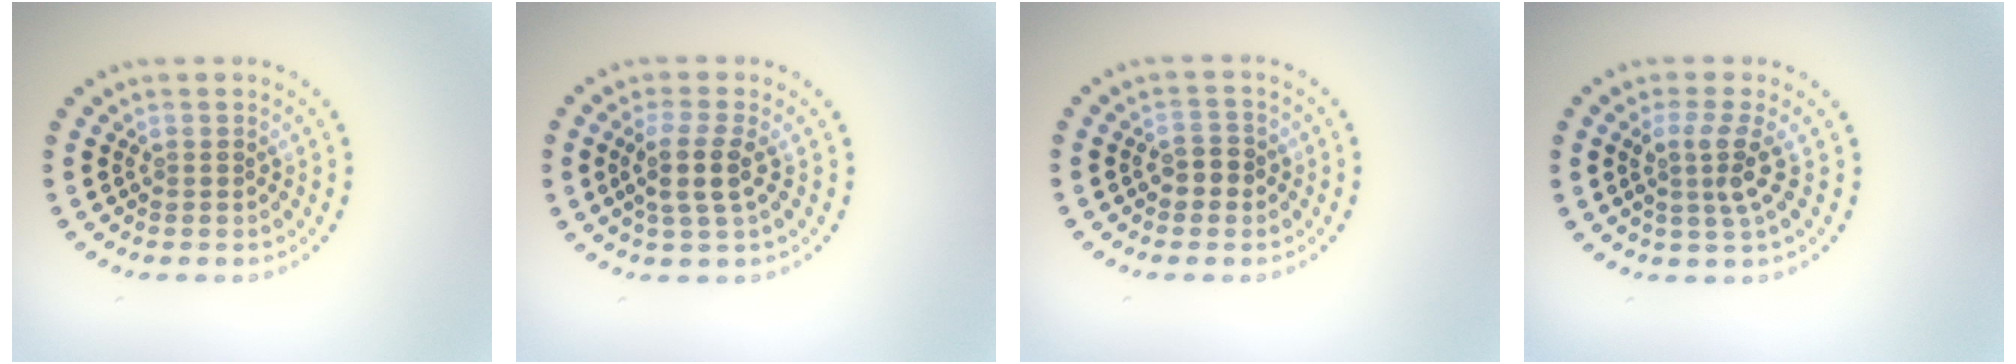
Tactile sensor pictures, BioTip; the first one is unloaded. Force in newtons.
{"total": 2.9, "press": 2.4, "slide": 1.7}
{"total": 1.9, "press": 1.8, "slide": 0.5}
{"total": 2.7, "press": 1.9, "slide": 1.9}